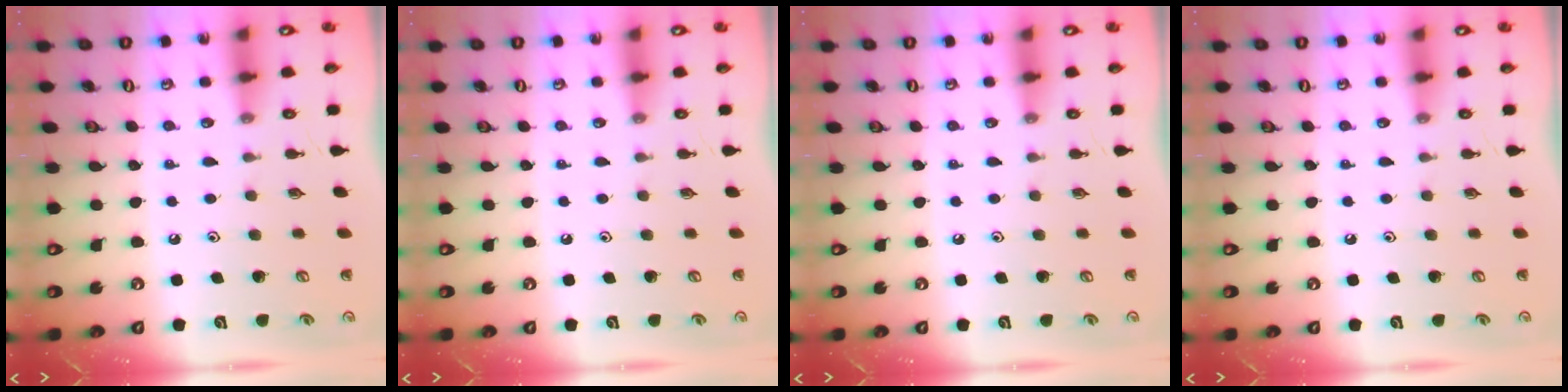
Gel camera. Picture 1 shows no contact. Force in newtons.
{"total": 0.0}
{"total": 0.0}
{"total": 0.0}